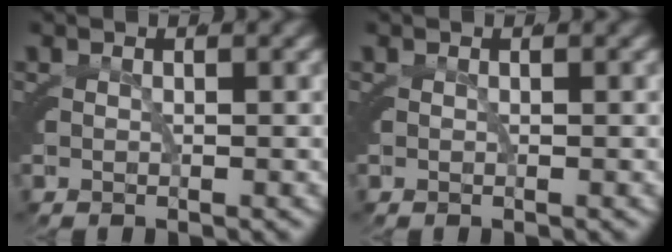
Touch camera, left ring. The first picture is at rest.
{"total": 0.0}